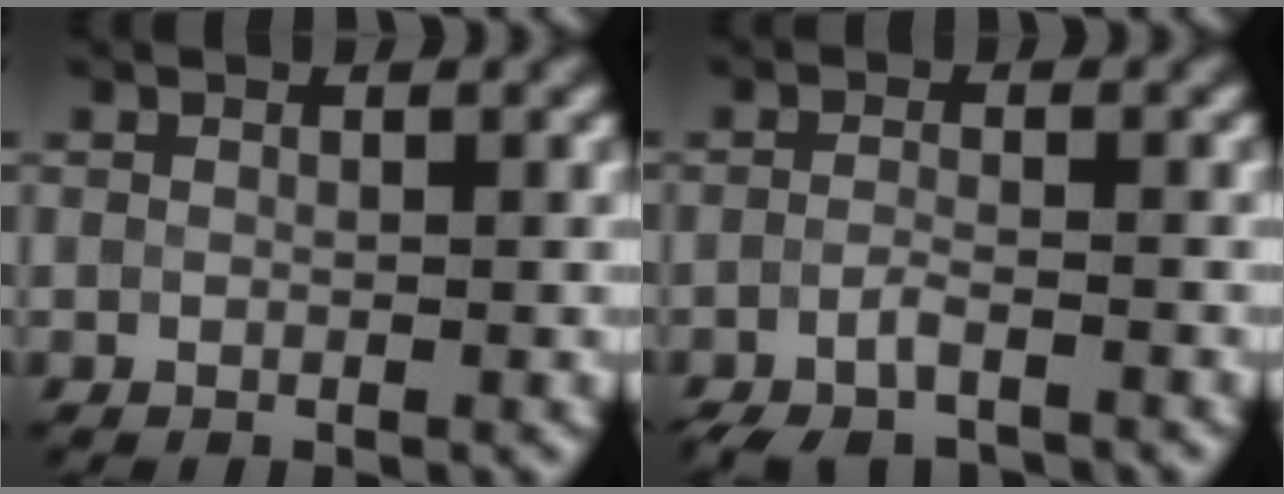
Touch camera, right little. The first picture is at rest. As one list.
[{"total": 3.1, "force": [-2.4, 0.8, 1.8], "torque": [-0.038, -0.007, -0.049]}]